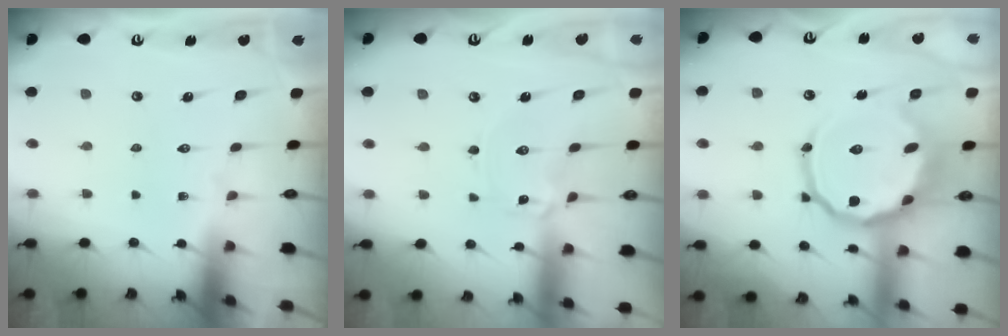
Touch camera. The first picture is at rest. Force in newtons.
{"total": 0.9, "press": 0.9, "slide": 0.1}
{"total": 16.1, "press": 15.9, "slide": 2.5}